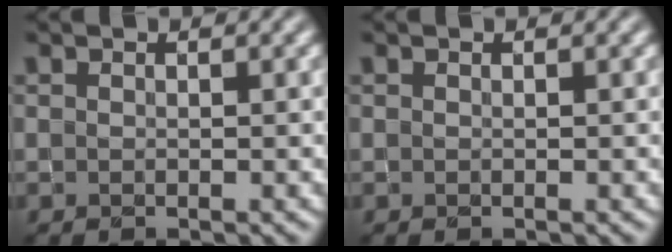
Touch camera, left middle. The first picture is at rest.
{"total": 0.0}